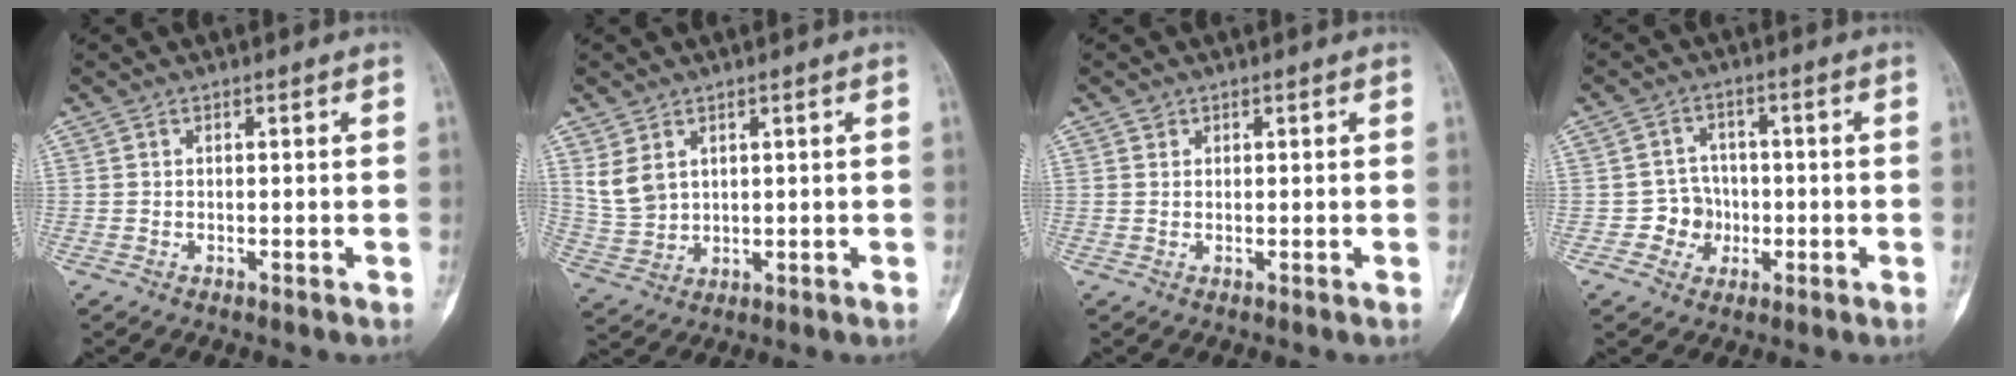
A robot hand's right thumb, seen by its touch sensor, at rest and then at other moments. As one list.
[{"total": 5.6, "force": [2.5, 4.0, 3.1], "torque": [-0.056, -0.009, 0.065]}, {"total": 0.8, "force": [0.5, 0.6, 0.1], "torque": [0.005, -0.001, 0.006]}, {"total": 5.0, "force": [-1.3, 4.8, 0.9], "torque": [0.022, 0.016, -0.025]}]